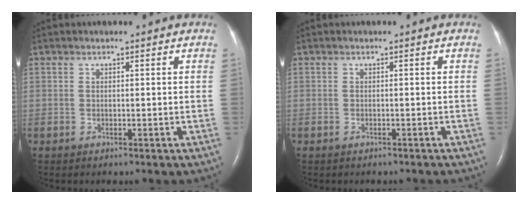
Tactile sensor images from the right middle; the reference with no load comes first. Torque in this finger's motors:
{"motor_torque": [0.27, -0.54, 0.00, 0.02]}